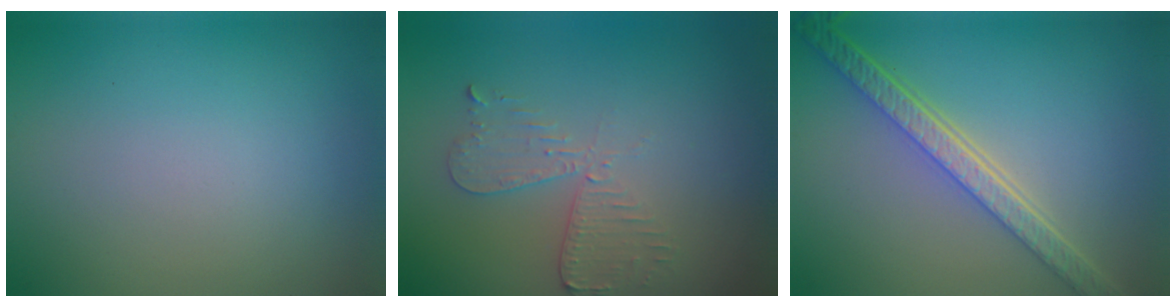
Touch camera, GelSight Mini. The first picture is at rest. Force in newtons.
{"total": 2.7, "press": 2.4, "slide": 1.1}
{"total": 5.7, "press": 4.3, "slide": 3.7}